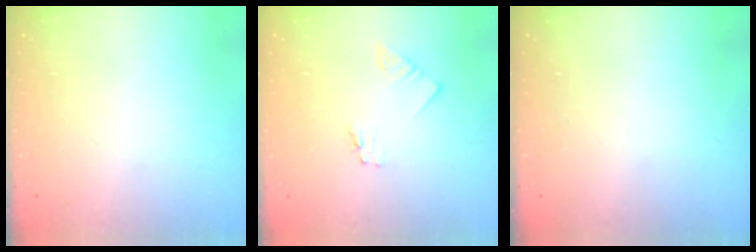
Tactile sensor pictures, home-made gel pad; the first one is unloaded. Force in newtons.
{"total": 1.2, "press": 1.2, "slide": 0.1}
{"total": 0.0}